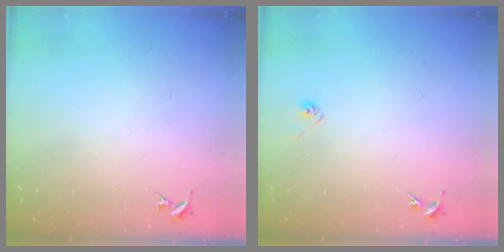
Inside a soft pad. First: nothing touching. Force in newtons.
{"total": 3.2, "press": 3.0, "slide": 1.3}